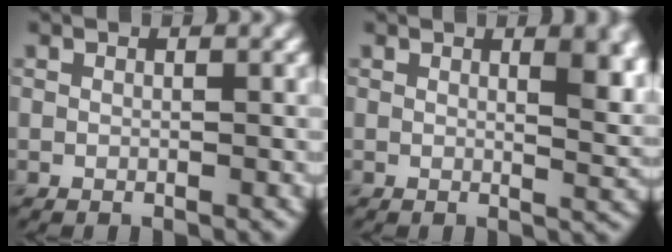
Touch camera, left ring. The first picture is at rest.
{"total": 4.5, "force": [1.8, 1.6, 3.8], "torque": [-0.035, 0.000, 0.025]}